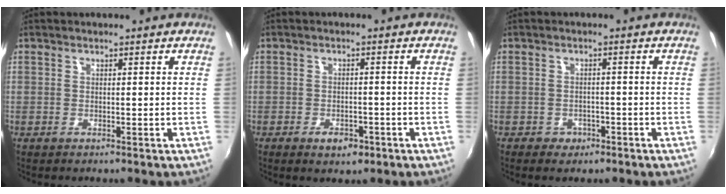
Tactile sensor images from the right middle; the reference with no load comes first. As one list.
[{"total": 3.9, "force": [-2.2, 2.1, 2.4], "torque": [-0.053, -0.005, -0.034]}, {"total": 3.4, "force": [-2.1, 2.5, 1.0], "torque": [-0.027, -0.003, -0.030]}]